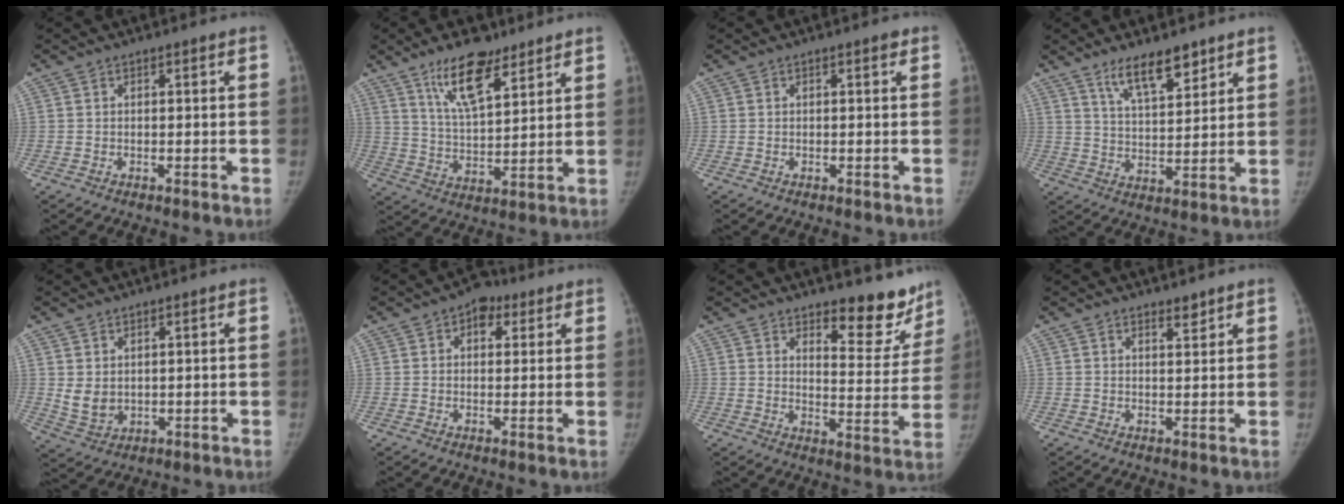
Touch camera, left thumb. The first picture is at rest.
{"total": 12.0, "force": [8.0, 4.5, 7.8], "torque": [-0.114, -0.047, 0.145]}
{"total": 0.7, "force": [0.3, 0.3, 0.6], "torque": [-0.006, 0.001, 0.002]}
{"total": 8.9, "force": [6.4, 2.8, 5.6], "torque": [-0.075, -0.044, 0.115]}
{"total": 4.5, "force": [1.0, 3.3, 2.8], "torque": [-0.039, -0.015, 0.033]}
{"total": 4.9, "force": [2.4, 3.3, 2.7], "torque": [-0.008, -0.002, 0.026]}
{"total": 11.3, "force": [9.2, 4.4, 4.8], "torque": [-0.012, -0.080, 0.124]}
{"total": 1.8, "force": [1.6, 0.5, 0.7], "torque": [-0.003, -0.014, 0.025]}